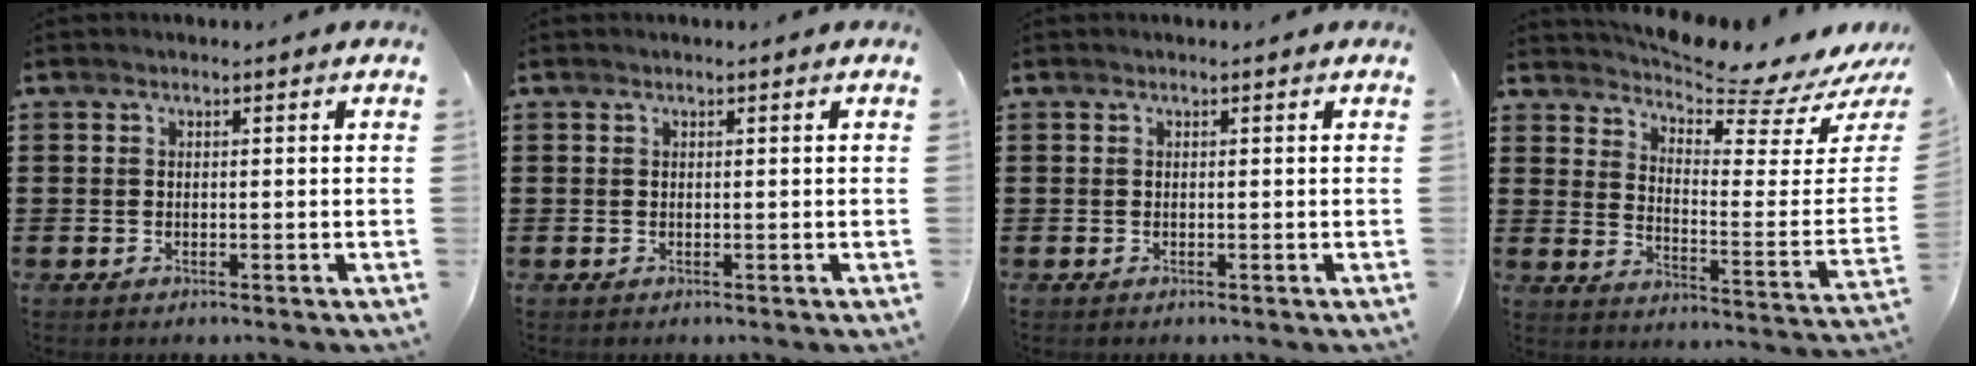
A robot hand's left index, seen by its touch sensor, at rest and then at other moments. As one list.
[{"total": 0.0}, {"total": 0.0}, {"total": 5.8, "force": [5.5, 0.0, 2.1], "torque": [-0.055, -0.062, 0.088]}]